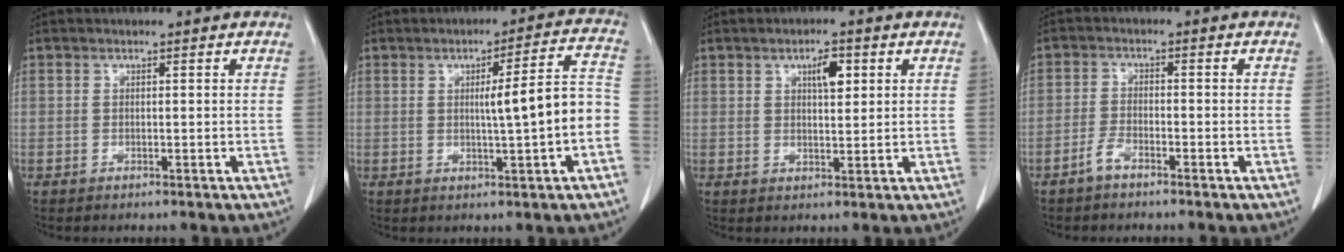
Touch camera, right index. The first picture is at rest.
{"total": 8.9, "force": [-1.1, 0.0, 8.8], "torque": [-0.116, 0.020, -0.014]}
{"total": 3.8, "force": [1.6, 1.3, 3.2], "torque": [-0.052, 0.002, 0.026]}
{"total": 2.3, "force": [-1.8, 0.6, 1.3], "torque": [-0.032, 0.001, -0.036]}